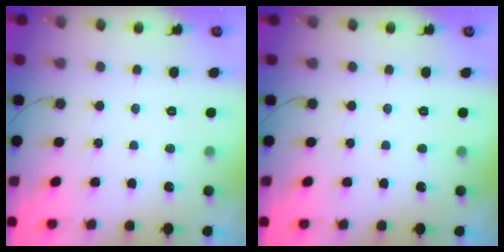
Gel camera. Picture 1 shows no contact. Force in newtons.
{"total": 0.0}